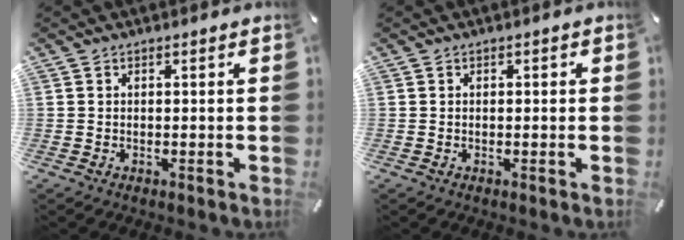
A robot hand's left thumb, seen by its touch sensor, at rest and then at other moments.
{"total": 0.5, "force": [-0.1, 0.3, 0.4], "torque": [-0.009, -0.001, -0.003]}